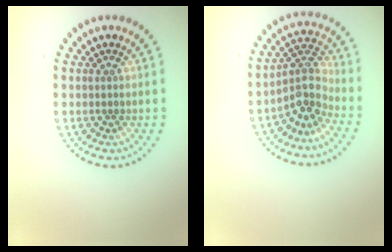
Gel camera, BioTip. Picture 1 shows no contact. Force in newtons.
{"total": 3.6, "press": 2.6, "slide": 2.5}